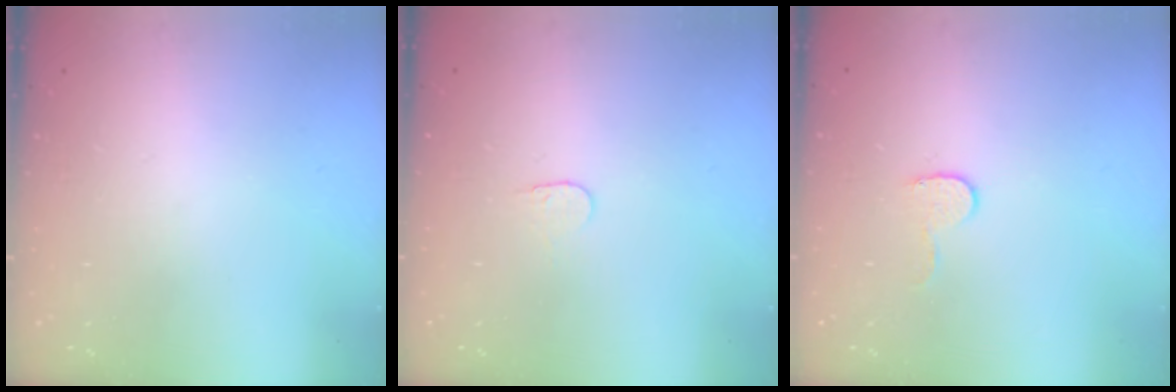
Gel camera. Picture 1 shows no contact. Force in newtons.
{"total": 3.7, "press": 3.7, "slide": 0.3}
{"total": 5.6, "press": 5.6, "slide": 0.5}